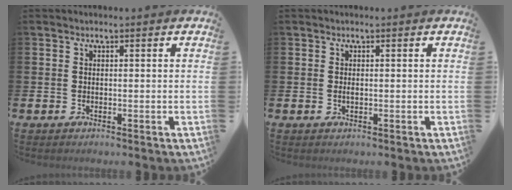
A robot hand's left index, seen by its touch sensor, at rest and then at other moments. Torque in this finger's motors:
{"motor_torque": [0.39, 0.06, 0.01, 0.03]}